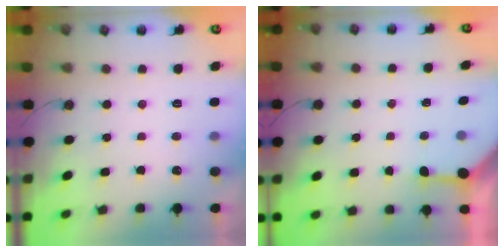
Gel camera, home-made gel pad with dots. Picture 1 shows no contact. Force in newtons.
{"total": 3.5, "press": 3.4, "slide": 0.4}